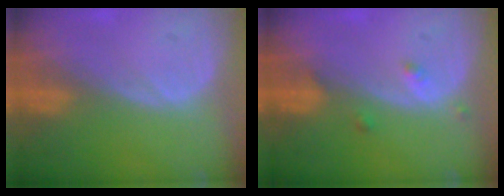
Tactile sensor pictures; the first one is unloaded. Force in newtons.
{"total": 1.6, "press": 1.5, "slide": 0.1}